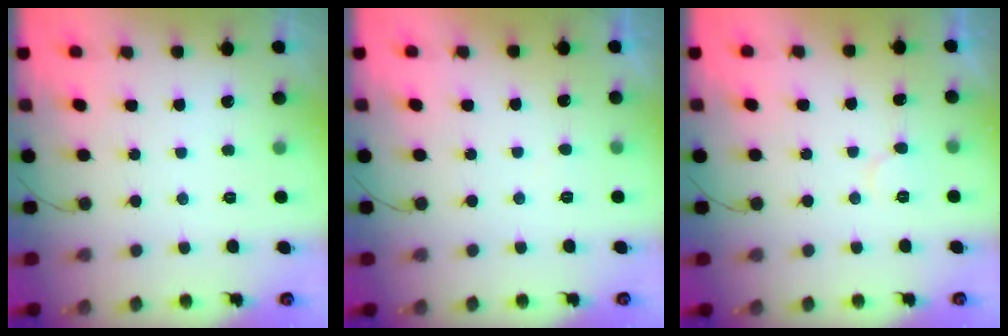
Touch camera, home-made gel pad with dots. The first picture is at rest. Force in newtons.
{"total": 2.3, "press": 2.3, "slide": 0.1}
{"total": 5.7, "press": 5.6, "slide": 0.5}